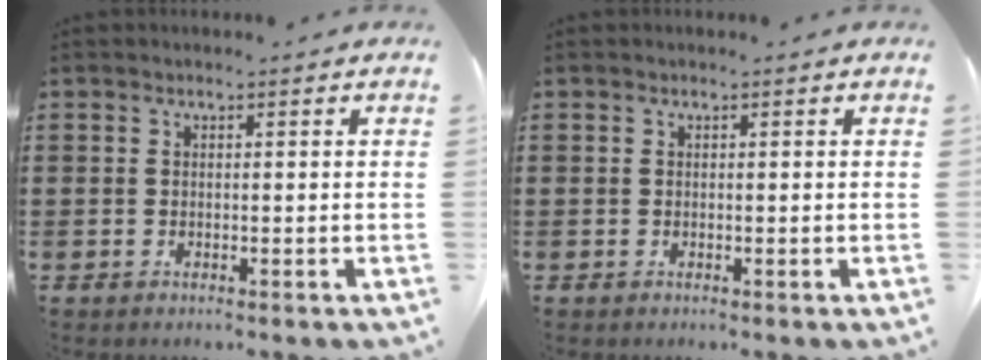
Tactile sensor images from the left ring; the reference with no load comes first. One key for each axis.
{"total": 0.0}